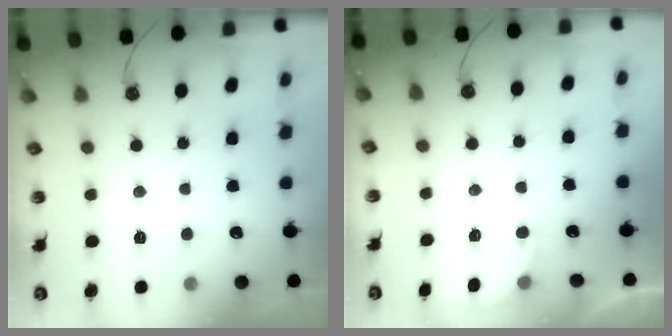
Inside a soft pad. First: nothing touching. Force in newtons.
{"total": 3.0, "press": 2.9, "slide": 0.8}